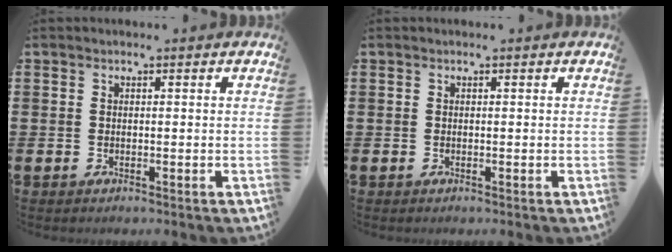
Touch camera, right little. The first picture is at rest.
{"total": 0.0}